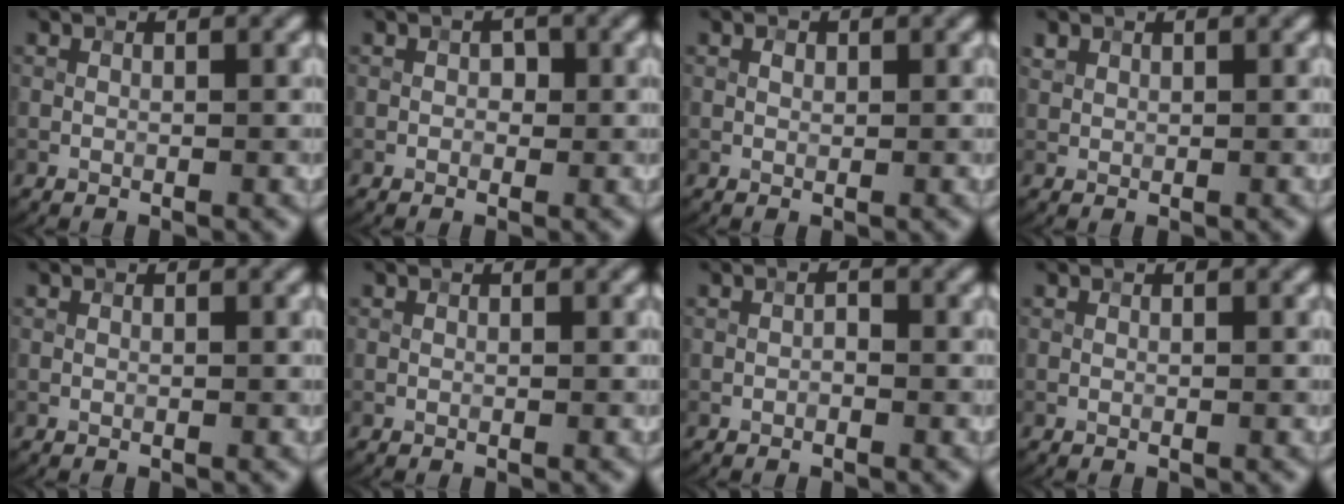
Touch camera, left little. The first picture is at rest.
{"total": 1.0, "force": [0.0, 0.8, 0.5], "torque": [-0.003, -0.003, -0.003]}
{"total": 0.6, "force": [0.2, 0.4, 0.4], "torque": [-0.003, 0.000, 0.002]}
{"total": 0.8, "force": [0.5, 0.6, 0.1], "torque": [-0.003, 0.000, 0.013]}
{"total": 0.0}
{"total": 0.0}
{"total": 0.7, "force": [-0.3, 0.4, 0.4], "torque": [-0.004, 0.002, -0.005]}
{"total": 0.0}